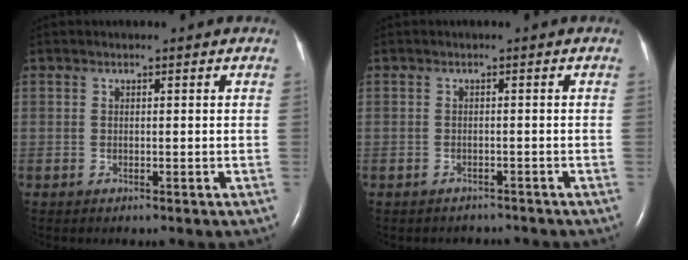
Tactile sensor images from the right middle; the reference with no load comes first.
{"total": 2.7, "force": [-2.4, 1.0, -0.2], "torque": [-0.002, -0.002, -0.033]}